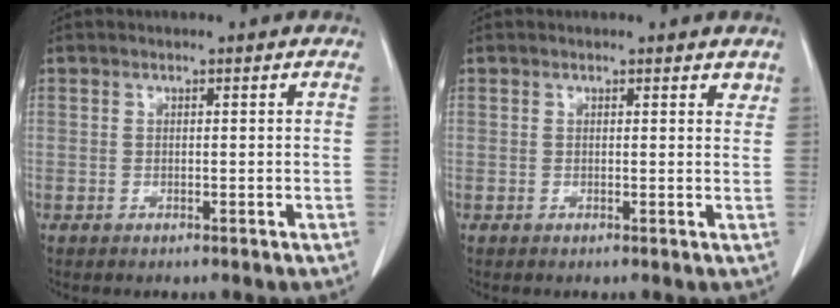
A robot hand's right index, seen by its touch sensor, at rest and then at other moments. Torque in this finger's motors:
{"motor_torque": [-0.05, 0.05, 0.01, -0.01]}